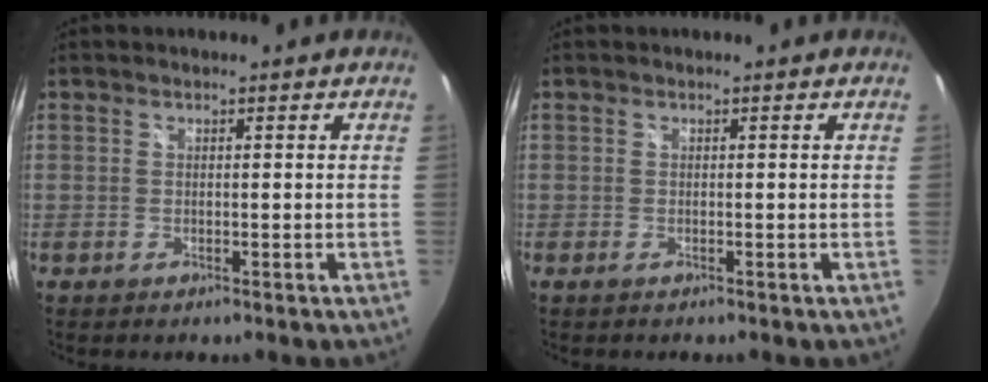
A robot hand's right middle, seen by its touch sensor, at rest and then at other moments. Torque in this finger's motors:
{"motor_torque": [-0.63, -0.69, 0.03, -0.02]}